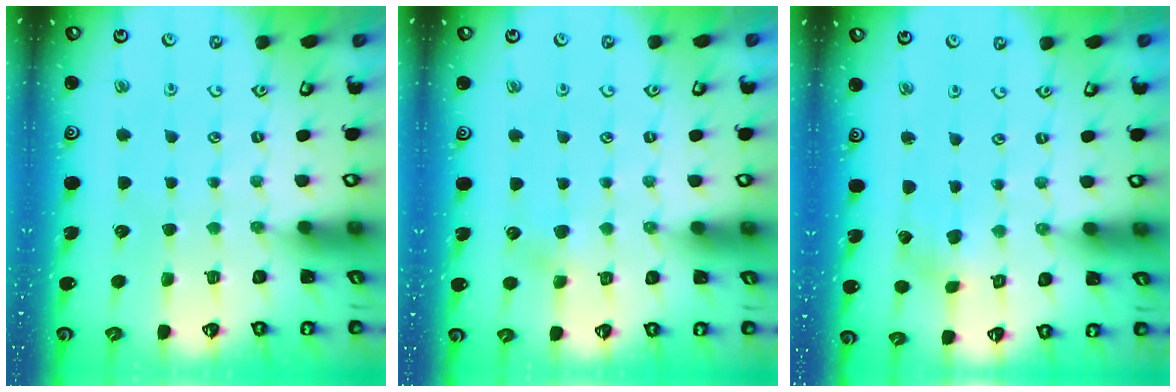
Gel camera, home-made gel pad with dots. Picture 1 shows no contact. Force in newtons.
{"total": 3.1, "press": 3.1, "slide": 0.5}
{"total": 1.3, "press": 1.3, "slide": 0.1}